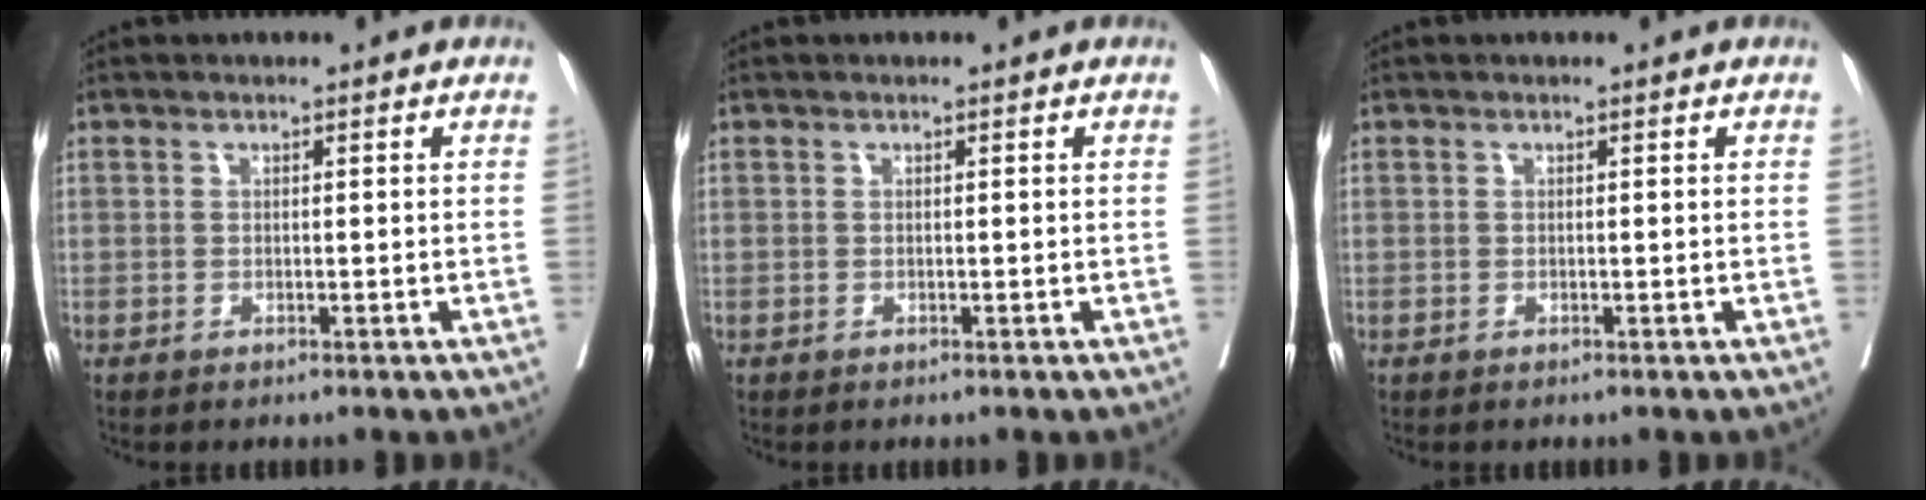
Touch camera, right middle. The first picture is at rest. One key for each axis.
{"total": 0.0}
{"total": 0.0}